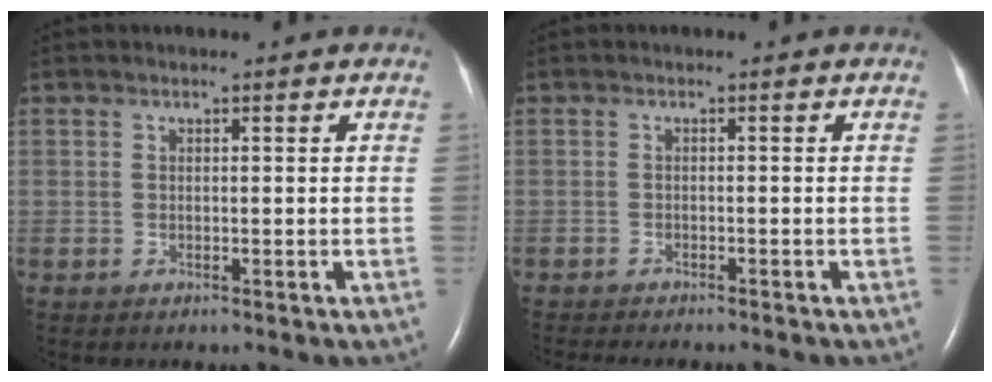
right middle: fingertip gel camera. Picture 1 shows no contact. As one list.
[{"total": 6.8, "force": [-6.1, 1.1, 2.9], "torque": [-0.035, -0.011, -0.087]}]